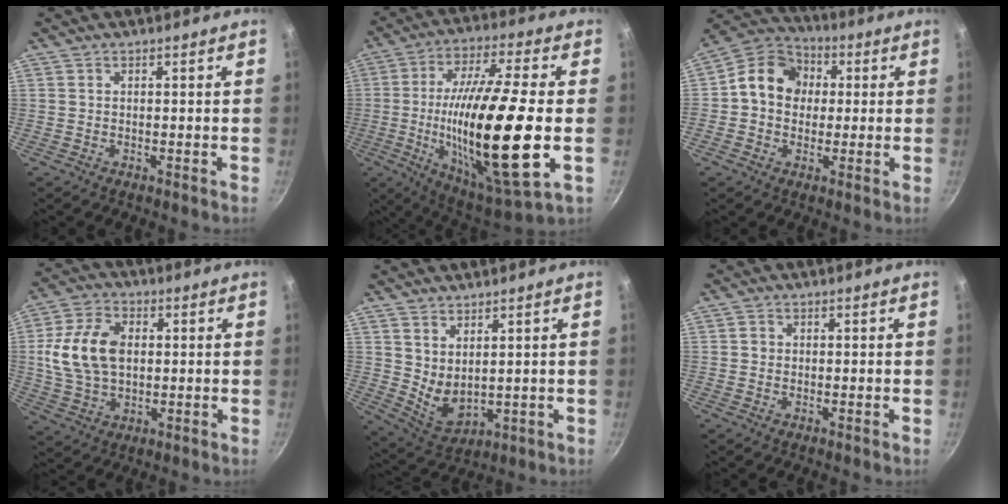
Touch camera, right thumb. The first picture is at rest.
{"total": 26.0, "force": [-3.0, 5.7, 25.2], "torque": [-0.447, 0.002, -0.048]}
{"total": 11.6, "force": [1.2, 9.8, 6.1], "torque": [-0.068, 0.024, -0.004]}
{"total": 13.7, "force": [1.4, 9.4, 10.0], "torque": [-0.177, 0.006, 0.023]}
{"total": 6.5, "force": [2.8, 3.6, 4.7], "torque": [-0.073, -0.037, 0.068]}
{"total": 1.2, "force": [0.1, 1.2, 0.4], "torque": [-0.003, 0.003, -0.001]}